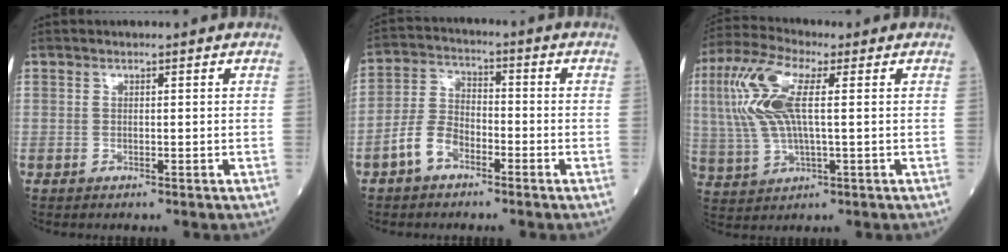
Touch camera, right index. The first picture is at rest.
{"total": 6.2, "force": [-3.5, 3.5, 3.7], "torque": [-0.084, 0.013, -0.072]}
{"total": 11.5, "force": [2.3, 3.2, 10.8], "torque": [-0.259, 0.020, 0.044]}